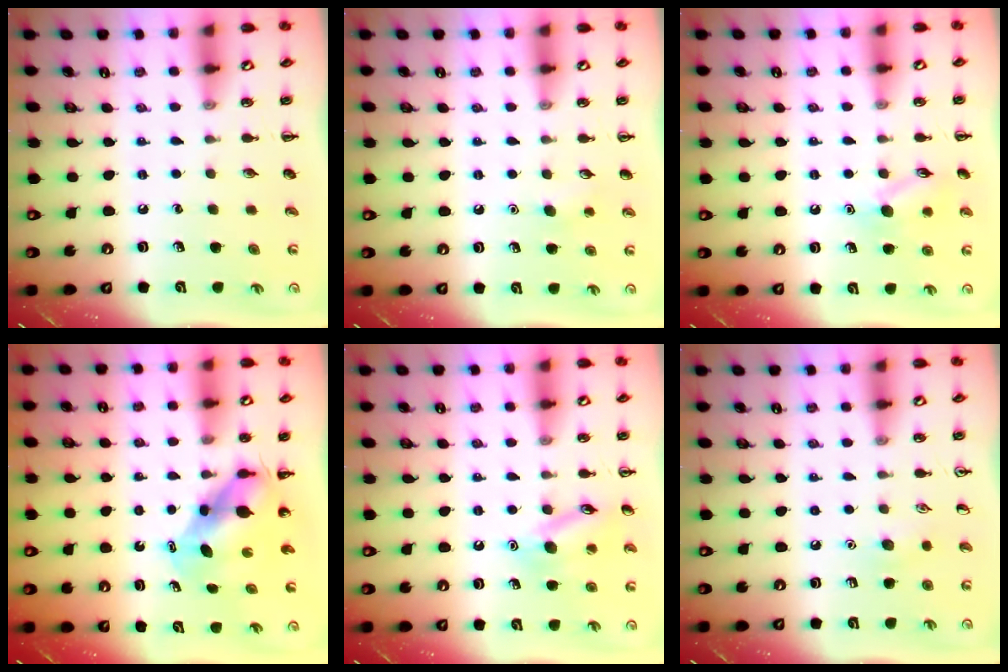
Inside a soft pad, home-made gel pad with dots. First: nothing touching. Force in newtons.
{"total": 5.5, "press": 5.3, "slide": 1.4}
{"total": 9.7, "press": 9.6, "slide": 0.7}
{"total": 6.3, "press": 6.2, "slide": 1.3}
{"total": 12.2, "press": 12.1, "slide": 1.9}
{"total": 6.4, "press": 6.1, "slide": 2.0}